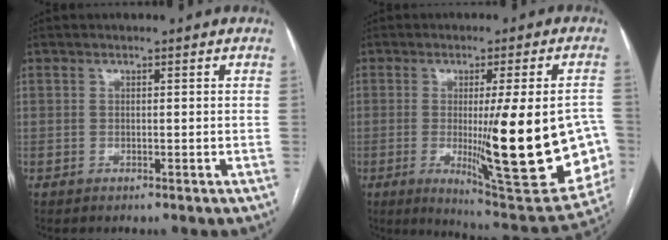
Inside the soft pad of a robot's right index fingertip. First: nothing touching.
{"total": 21.7, "force": [-3.3, 2.8, 21.3], "torque": [-0.221, -0.018, -0.028]}